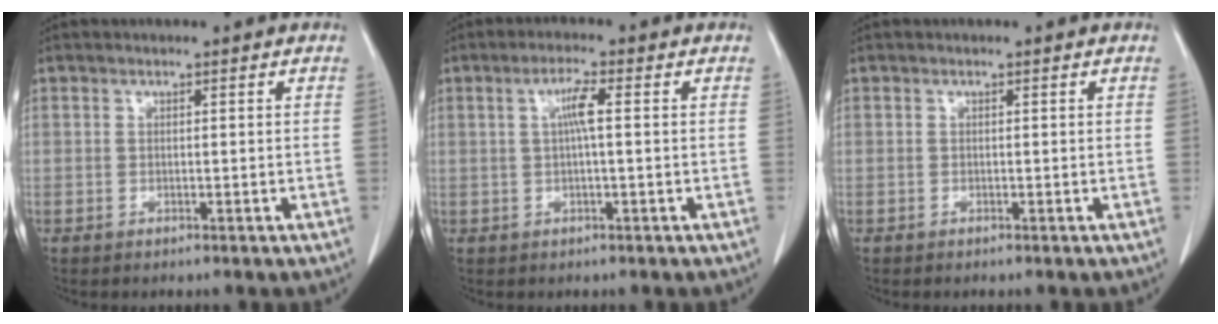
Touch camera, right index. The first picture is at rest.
{"total": 3.3, "force": [0.5, 0.3, 3.3], "torque": [-0.062, 0.006, 0.009]}
{"total": 0.0}